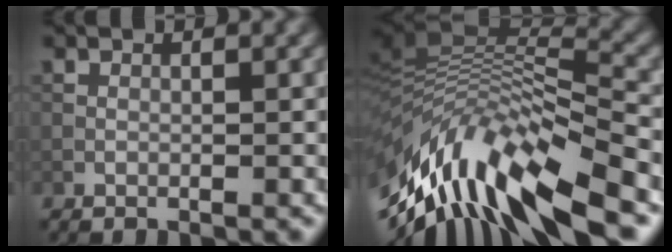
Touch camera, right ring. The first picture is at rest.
{"total": 13.0, "force": [-5.5, 4.6, 10.9], "torque": [-0.211, 0.022, -0.091]}